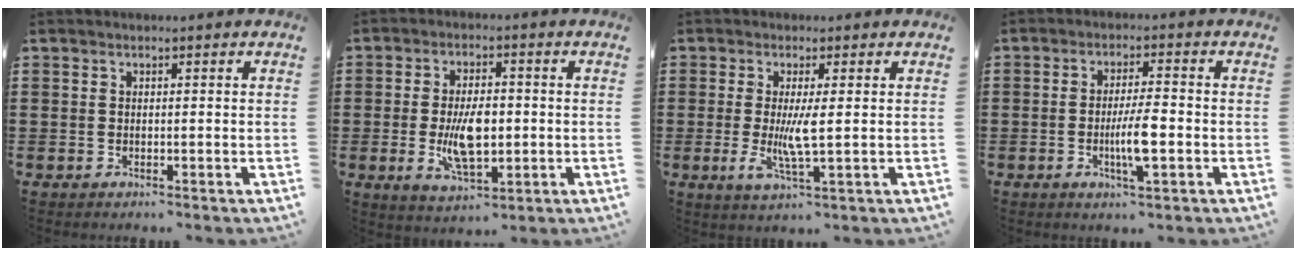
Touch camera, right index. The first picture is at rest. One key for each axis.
{"total": 8.0, "fx": -0.9, "fy": 3.7, "fz": 7.0, "tx": -0.127, "ty": -0.005, "tz": -0.022}
{"total": 5.3, "fx": -0.1, "fy": 0.5, "fz": 5.3, "tx": -0.109, "ty": -0.014, "tz": -0.006}
{"total": 5.8, "fx": -1.4, "fy": 0.9, "fz": 5.5, "tx": -0.107, "ty": -0.007, "tz": -0.029}